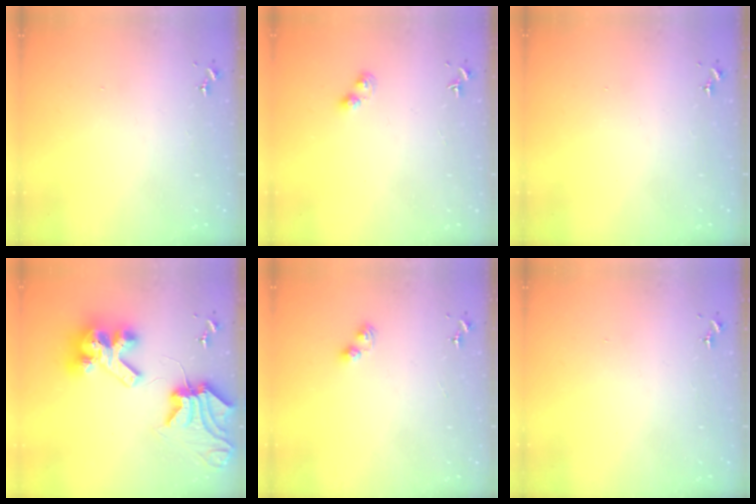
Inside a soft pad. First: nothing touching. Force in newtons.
{"total": 3.3, "press": 3.3, "slide": 0.4}
{"total": 0.0}
{"total": 17.8, "press": 17.7, "slide": 1.9}
{"total": 3.3, "press": 3.3, "slide": 0.4}
{"total": 0.0}